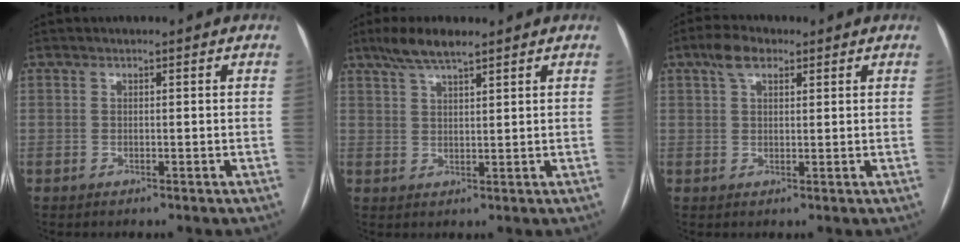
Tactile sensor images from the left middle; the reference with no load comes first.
{"total": 5.6, "force": [4.2, 0.7, 3.5], "torque": [-0.074, 0.013, 0.080]}
{"total": 4.2, "force": [2.5, 2.0, 2.8], "torque": [-0.059, 0.016, 0.046]}